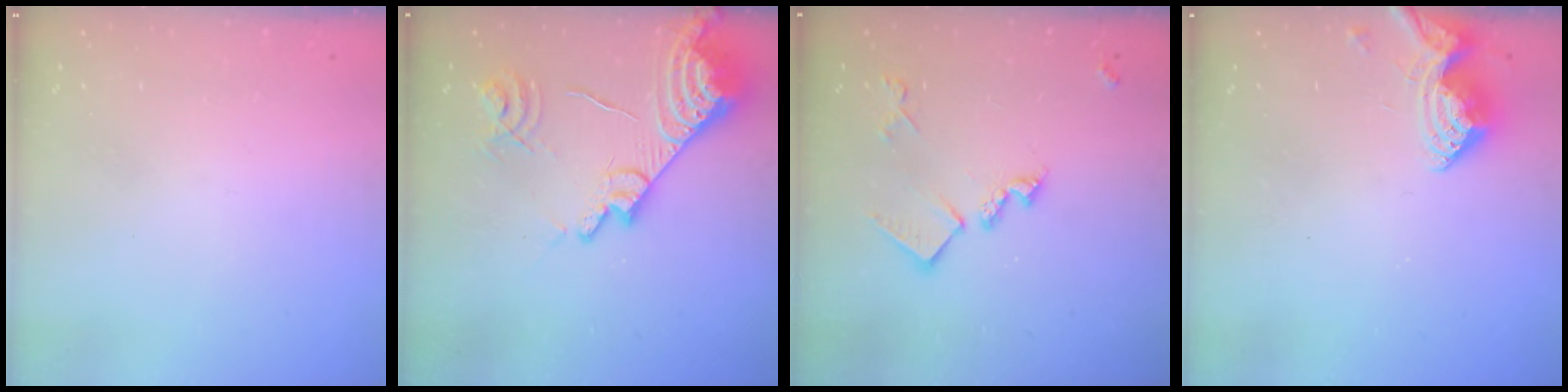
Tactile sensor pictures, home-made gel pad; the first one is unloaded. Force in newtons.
{"total": 18.0, "press": 17.9, "slide": 1.8}
{"total": 13.9, "press": 13.9, "slide": 0.2}
{"total": 8.8, "press": 8.8, "slide": 0.5}